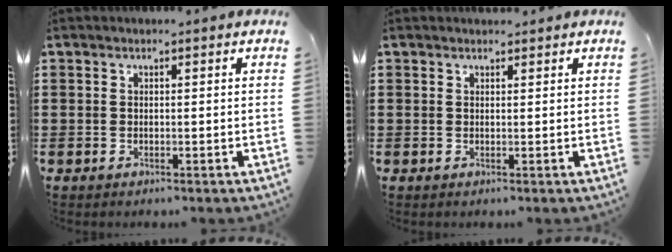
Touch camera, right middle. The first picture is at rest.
{"total": 0.8, "force": [0.8, 0.2, -0.1], "torque": [0.007, -0.005, 0.014]}